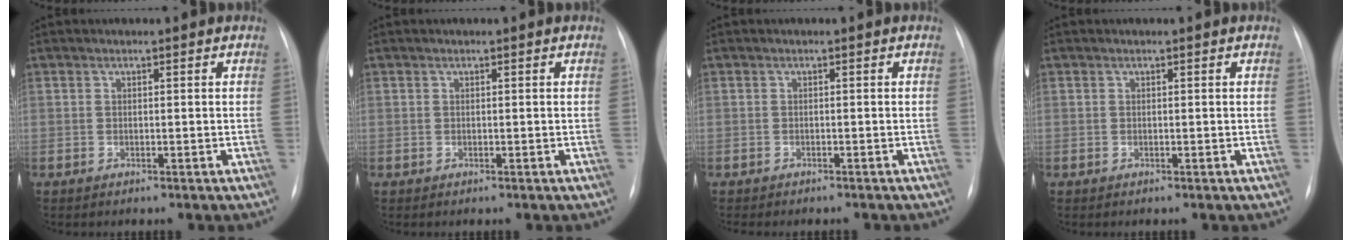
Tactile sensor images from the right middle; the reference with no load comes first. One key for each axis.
{"total": 0.0}
{"total": 4.9, "fx": -4.3, "fy": 1.1, "fz": 2.1, "tx": -0.024, "ty": -0.008, "tz": -0.047}
{"total": 0.0}